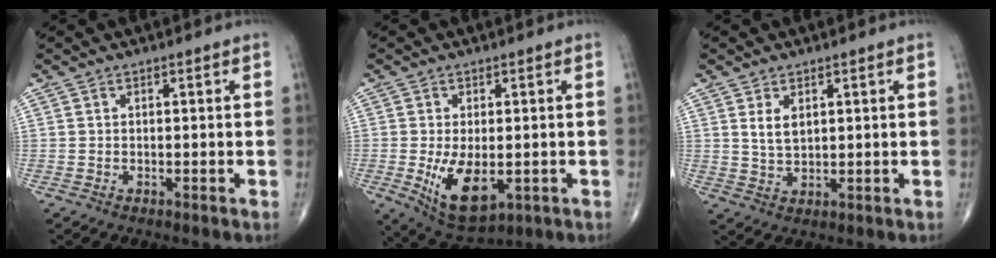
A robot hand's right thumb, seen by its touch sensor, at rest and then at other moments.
{"total": 9.9, "force": [-1.9, 5.1, 8.3], "torque": [-0.140, -0.017, -0.016]}
{"total": 3.7, "force": [1.4, 2.1, 2.7], "torque": [-0.046, -0.011, 0.033]}